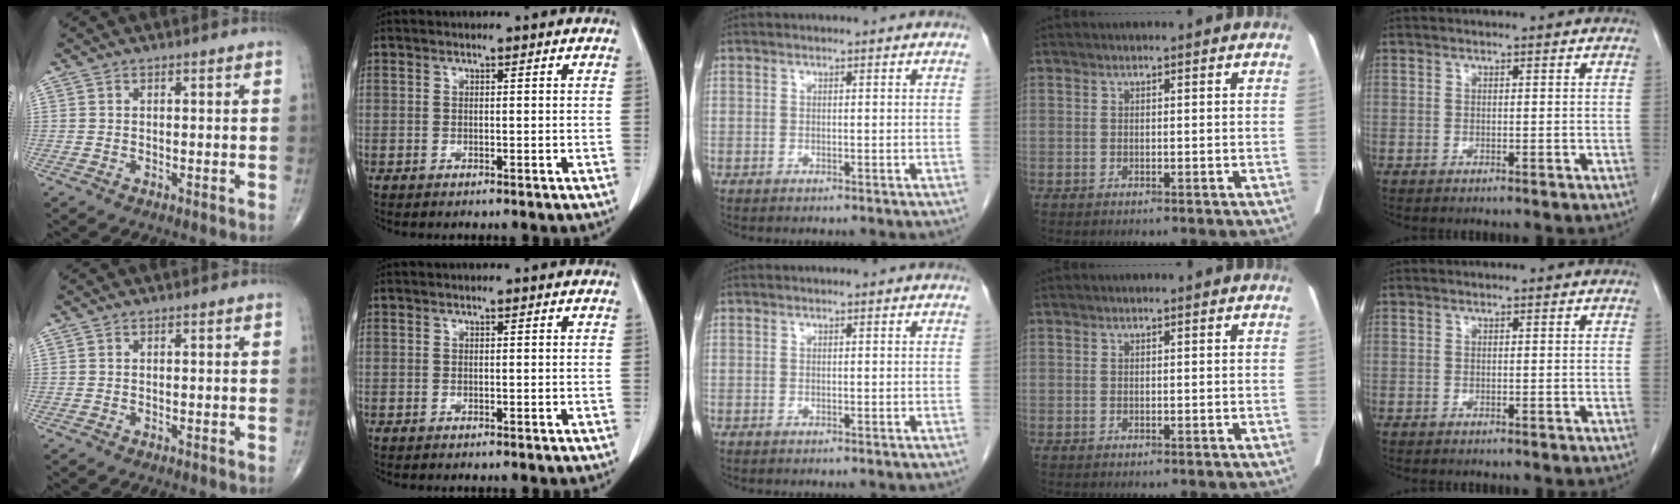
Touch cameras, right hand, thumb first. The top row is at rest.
{}